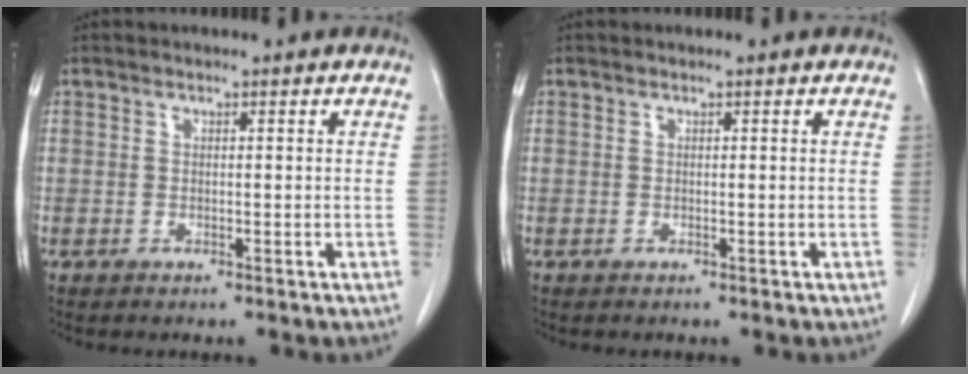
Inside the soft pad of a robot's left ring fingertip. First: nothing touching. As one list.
[{"total": 0.0}]